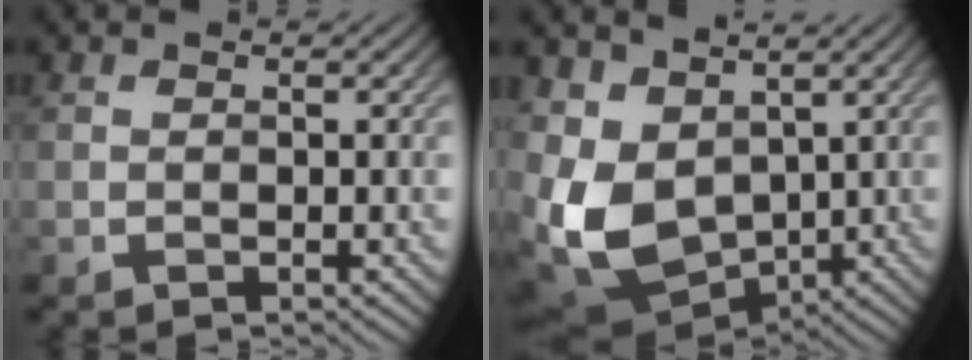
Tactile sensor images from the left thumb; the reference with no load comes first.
{"total": 10.8, "force": [0.9, 7.6, 7.6], "torque": [-0.205, -0.015, 0.025]}